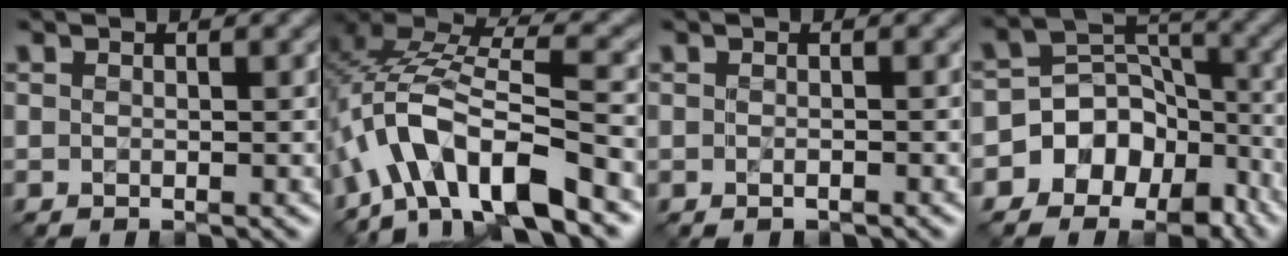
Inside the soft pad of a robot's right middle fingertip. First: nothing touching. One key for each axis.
{"total": 11.0, "fx": -4.9, "fy": 4.1, "fz": 9.0, "tx": -0.160, "ty": 0.018, "tz": -0.098}
{"total": 0.6, "fx": -0.3, "fy": 0.2, "fz": 0.5, "tx": -0.009, "ty": -0.003, "tz": -0.004}
{"total": 8.5, "fx": -5.1, "fy": 6.4, "fz": 2.3, "tx": -0.026, "ty": 0.023, "tz": -0.100}